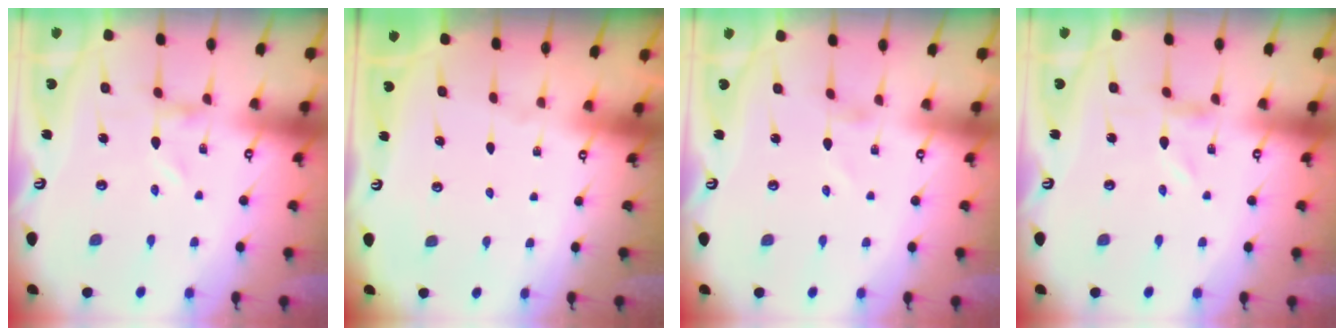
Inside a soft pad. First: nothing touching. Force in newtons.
{"total": 0.0}
{"total": 0.0}
{"total": 0.0}